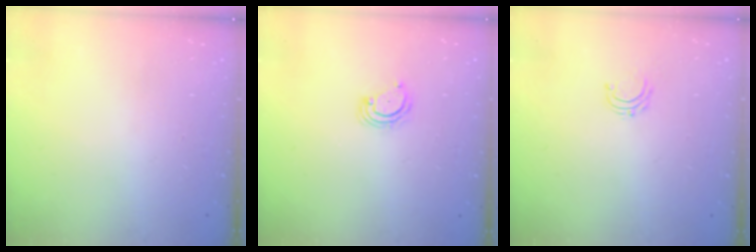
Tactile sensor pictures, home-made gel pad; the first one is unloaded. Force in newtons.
{"total": 2.3, "press": 2.3, "slide": 0.2}
{"total": 3.7, "press": 3.7, "slide": 0.3}